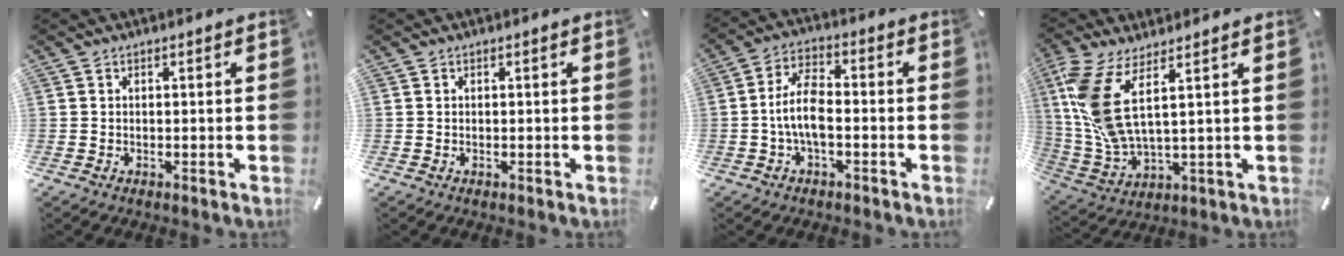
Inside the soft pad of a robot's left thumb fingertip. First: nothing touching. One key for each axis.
{"total": 0.0}
{"total": 8.7, "fx": -1.9, "fy": 4.0, "fz": 7.5, "tx": -0.151, "ty": 0.010, "tz": -0.036}
{"total": 11.5, "fx": 4.3, "fy": 3.2, "fz": 10.1, "tx": -0.240, "ty": -0.037, "tz": 0.074}